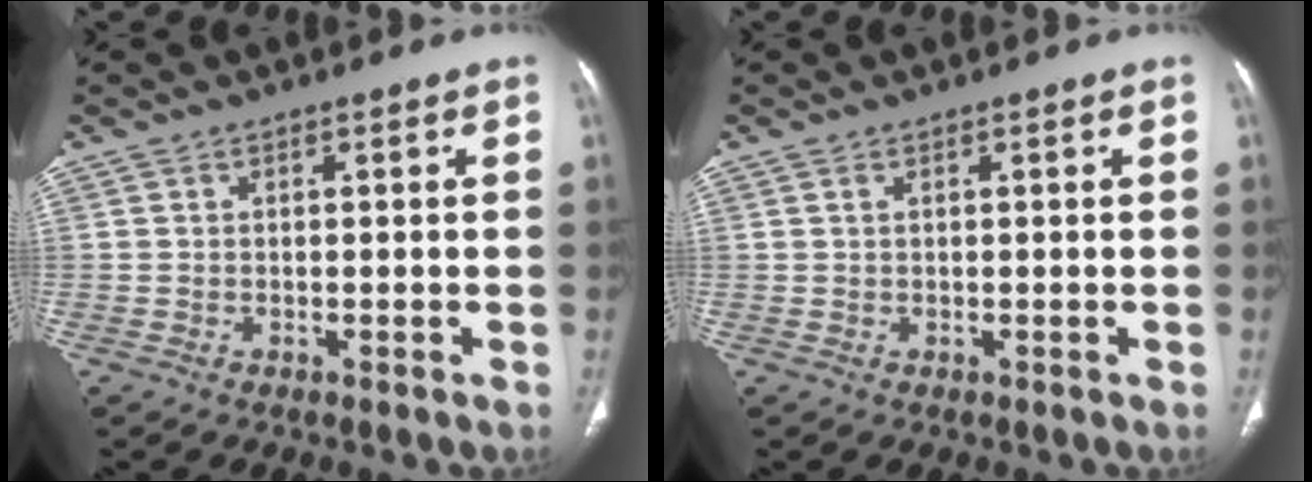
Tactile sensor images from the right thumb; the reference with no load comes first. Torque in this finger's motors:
{"motor_torque": [-0.46, 0.26, 0.37, 0.06, 0.01]}